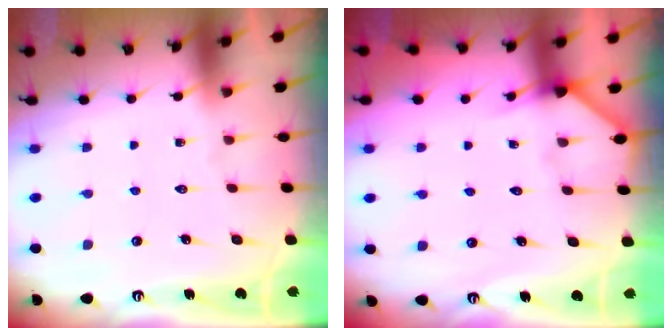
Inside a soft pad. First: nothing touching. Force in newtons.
{"total": 4.2, "press": 4.2, "slide": 0.3}